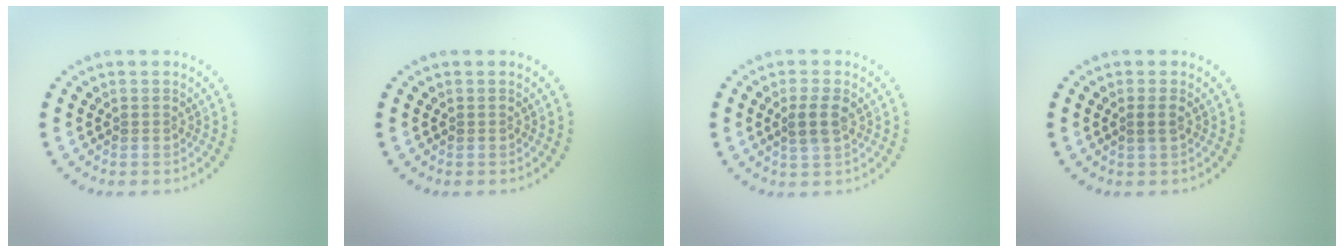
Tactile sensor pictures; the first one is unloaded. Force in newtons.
{"total": 0.0}
{"total": 1.9, "press": 1.8, "slide": 0.7}
{"total": 1.0, "press": 0.9, "slide": 0.4}